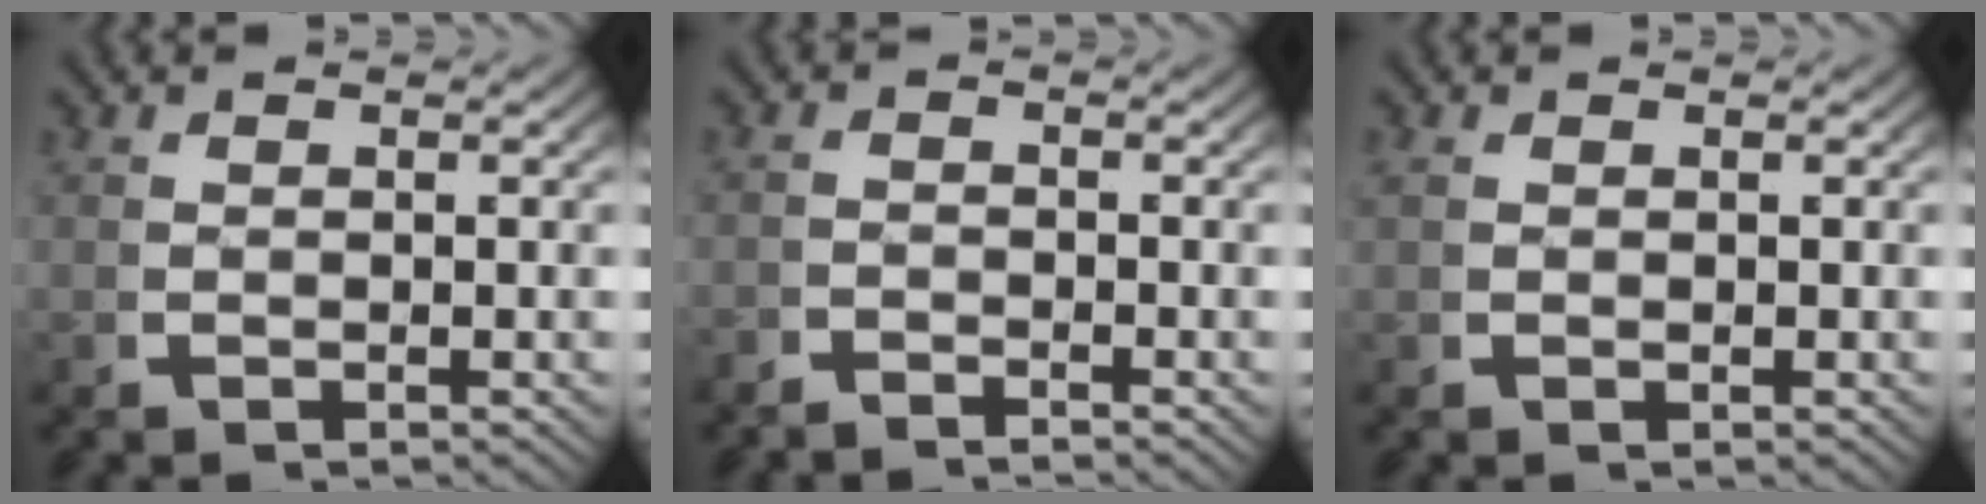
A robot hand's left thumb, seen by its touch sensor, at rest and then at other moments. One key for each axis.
{"total": 1.5, "fx": -1.5, "fy": 0.3, "fz": -0.1, "tx": 0.009, "ty": -0.005, "tz": -0.034}
{"total": 0.5, "fx": 0.4, "fy": 0.1, "fz": 0.3, "tx": -0.014, "ty": -0.003, "tz": 0.011}